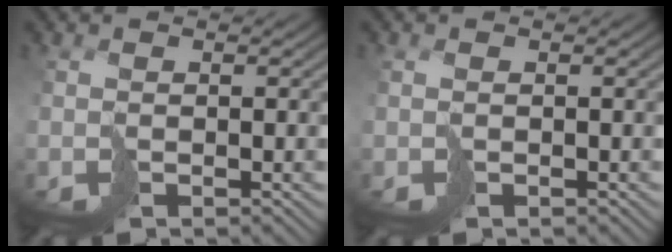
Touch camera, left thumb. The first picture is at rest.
{"total": 0.9, "force": [-0.1, 0.6, 0.7], "torque": [-0.017, -0.001, -0.001]}